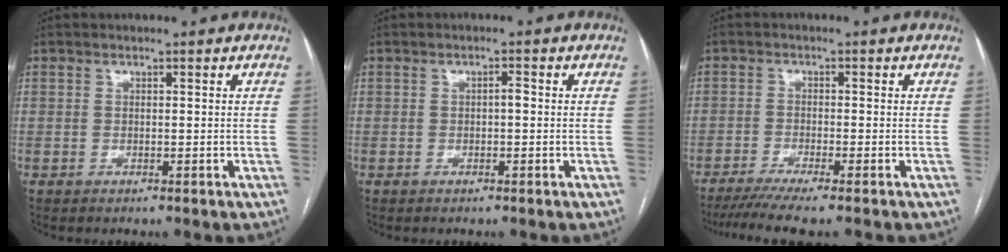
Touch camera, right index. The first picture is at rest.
{"total": 1.1, "force": [-0.1, 0.3, 1.0], "torque": [-0.015, 0.003, -0.003]}
{"total": 7.0, "force": [-5.7, -0.5, 4.1], "torque": [-0.060, -0.016, -0.093]}